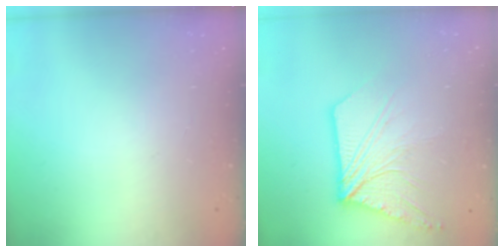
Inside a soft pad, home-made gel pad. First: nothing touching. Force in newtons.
{"total": 12.7, "press": 12.6, "slide": 1.7}